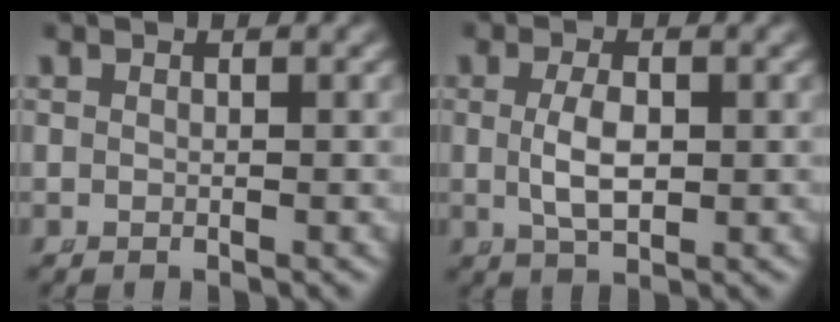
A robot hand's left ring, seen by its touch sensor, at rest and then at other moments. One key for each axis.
{"total": 3.2, "fx": -0.2, "fy": 1.3, "fz": 2.9, "tx": -0.063, "ty": -0.011, "tz": 0.008}